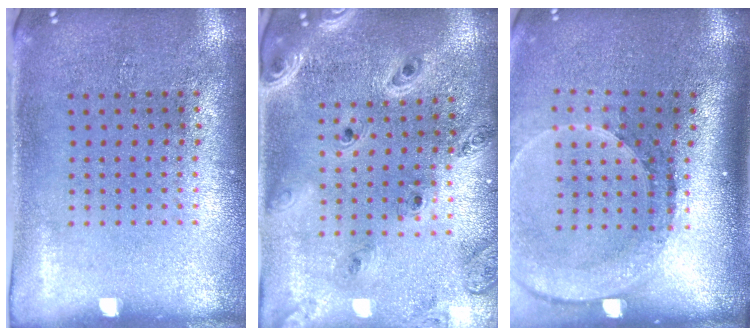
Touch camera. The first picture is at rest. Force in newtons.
{"total": 1.6, "press": 1.6, "slide": 0.3}
{"total": 2.6, "press": 1.9, "slide": 1.8}